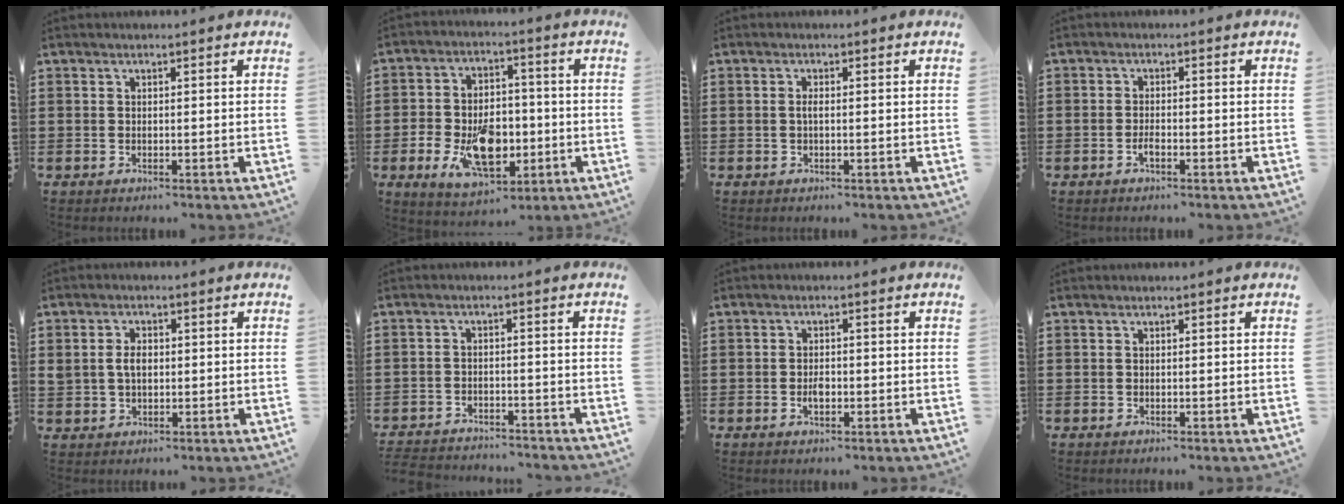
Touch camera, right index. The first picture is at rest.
{"total": 10.6, "force": [-3.0, 6.6, 7.7], "torque": [-0.137, 0.005, -0.050]}
{"total": 1.1, "force": [-0.2, 0.2, 1.0], "torque": [-0.020, -0.001, -0.003]}
{"total": 1.7, "force": [-0.9, 0.6, 1.3], "torque": [-0.026, -0.002, -0.016]}
{"total": 3.1, "force": [0.3, 2.1, 2.3], "torque": [-0.057, 0.007, 0.002]}
{"total": 3.0, "force": [-3.0, 0.2, -0.1], "torque": [-0.006, 0.000, -0.064]}
{"total": 2.0, "force": [-0.5, 1.1, 1.6], "torque": [-0.030, 0.003, -0.010]}
{"total": 0.0}